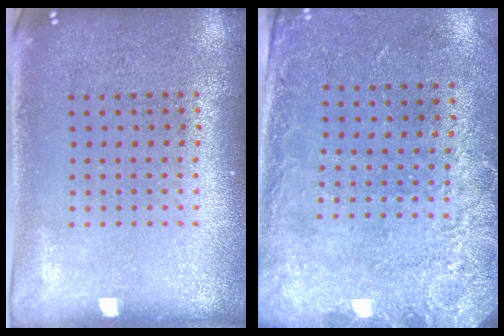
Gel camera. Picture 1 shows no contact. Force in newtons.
{"total": 2.6, "press": 2.0, "slide": 1.7}